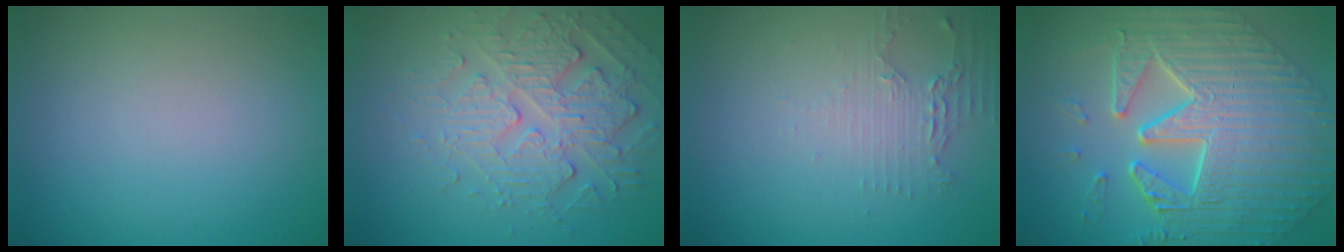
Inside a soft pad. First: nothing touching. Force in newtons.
{"total": 4.7, "press": 4.2, "slide": 2.3}
{"total": 2.2, "press": 1.8, "slide": 1.2}
{"total": 10.4, "press": 7.4, "slide": 7.3}